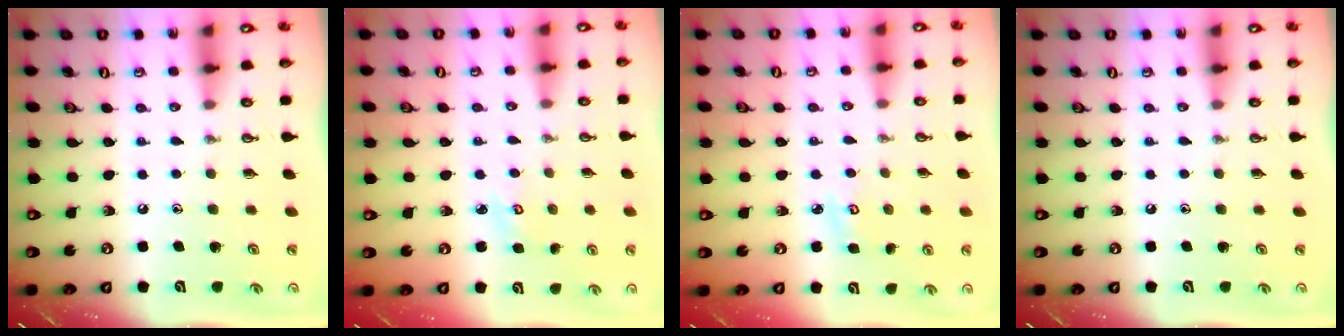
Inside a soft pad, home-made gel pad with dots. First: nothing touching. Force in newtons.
{"total": 2.3, "press": 2.3, "slide": 0.2}
{"total": 4.6, "press": 4.6, "slide": 0.2}
{"total": 0.0}